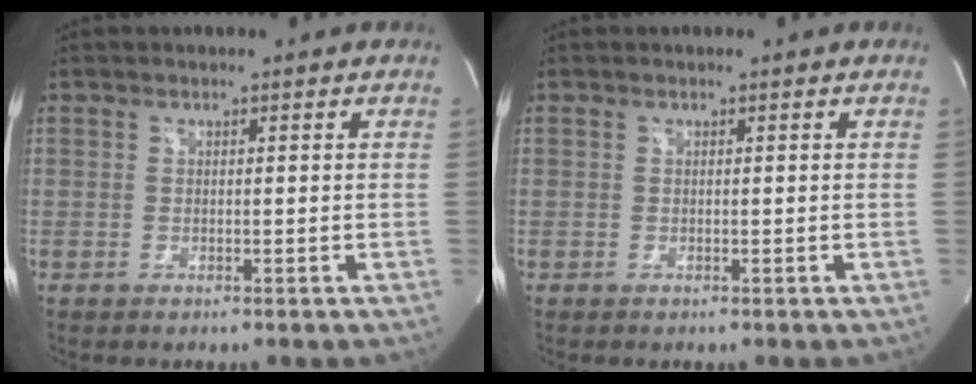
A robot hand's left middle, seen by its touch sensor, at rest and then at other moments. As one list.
[{"total": 0.0}]